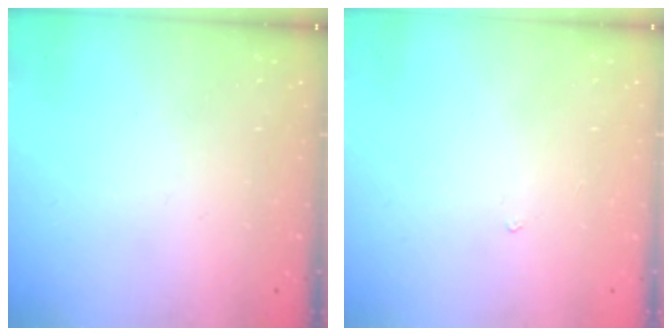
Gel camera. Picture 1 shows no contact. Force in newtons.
{"total": 1.9, "press": 1.9, "slide": 0.4}